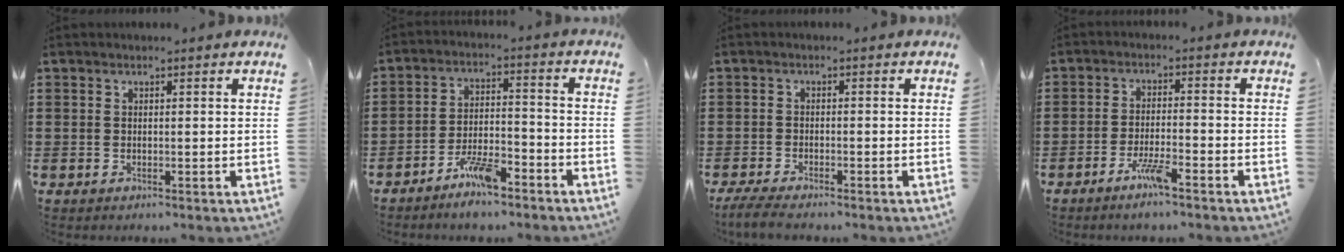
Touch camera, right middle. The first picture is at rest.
{"total": 6.6, "force": [-5.2, 1.5, 3.8], "torque": [-0.081, 0.003, -0.099]}
{"total": 3.3, "force": [-3.1, 0.4, 1.2], "torque": [-0.035, -0.006, -0.065]}
{"total": 4.3, "force": [-3.0, 0.3, 3.1], "torque": [-0.066, -0.004, -0.055]}